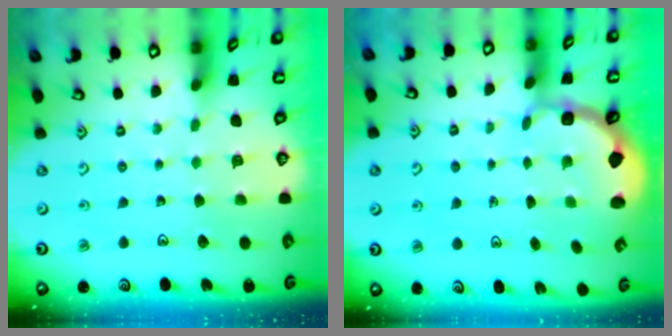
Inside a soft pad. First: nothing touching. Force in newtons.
{"total": 2.4, "press": 2.0, "slide": 1.3}